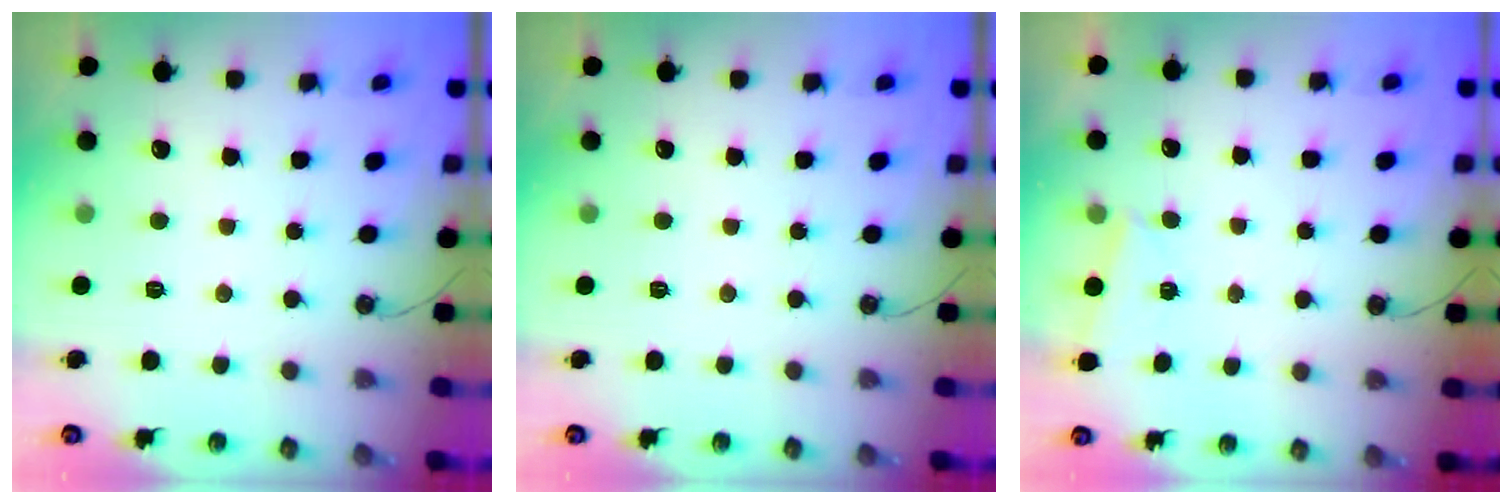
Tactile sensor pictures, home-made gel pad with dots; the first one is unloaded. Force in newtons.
{"total": 0.0}
{"total": 2.6, "press": 1.5, "slide": 2.1}